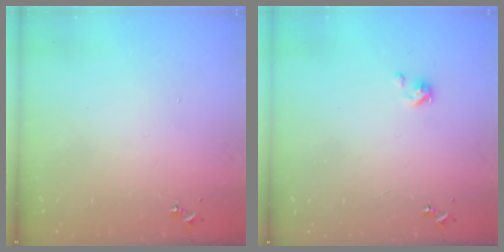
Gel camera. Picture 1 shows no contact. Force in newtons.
{"total": 2.9, "press": 2.9, "slide": 0.2}